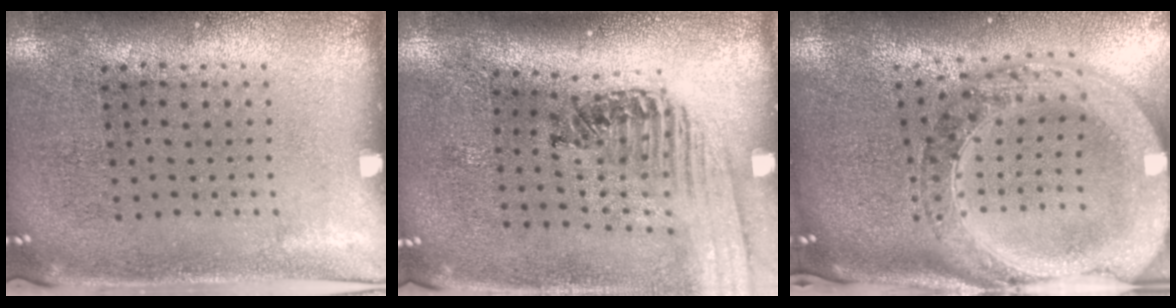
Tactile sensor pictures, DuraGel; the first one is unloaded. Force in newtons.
{"total": 1.3, "press": 1.3, "slide": 0.1}
{"total": 3.8, "press": 3.0, "slide": 2.4}